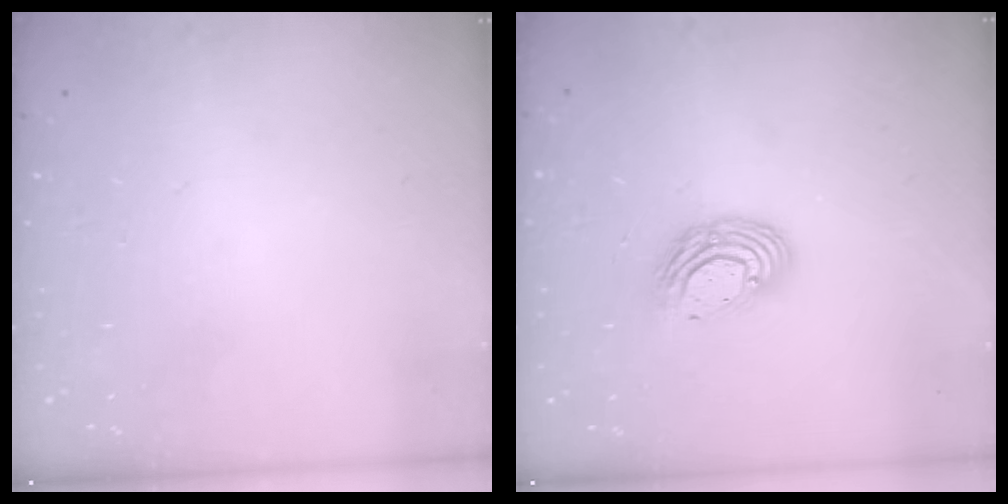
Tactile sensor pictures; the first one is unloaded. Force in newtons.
{"total": 9.5, "press": 9.5, "slide": 0.7}